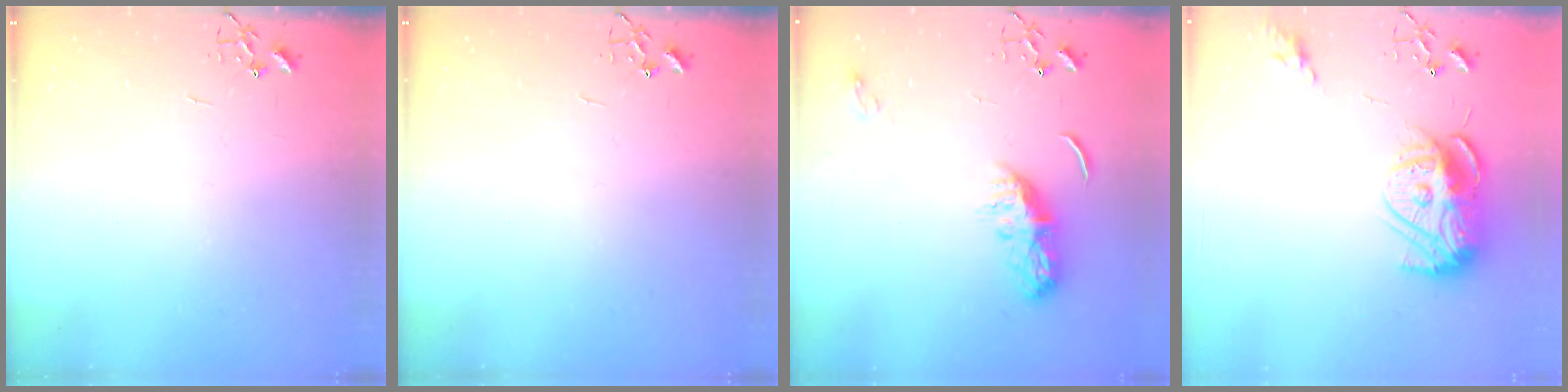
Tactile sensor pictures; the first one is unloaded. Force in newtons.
{"total": 0.0}
{"total": 8.9, "press": 8.9, "slide": 0.1}
{"total": 13.5, "press": 13.4, "slide": 1.1}